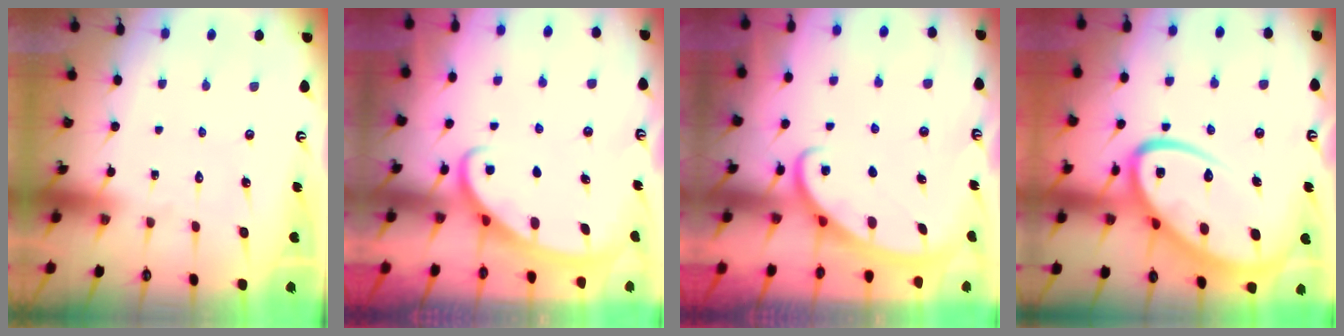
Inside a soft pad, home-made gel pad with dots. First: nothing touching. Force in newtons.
{"total": 2.7, "press": 2.6, "slide": 0.3}
{"total": 2.6, "press": 2.5, "slide": 0.4}
{"total": 19.4, "press": 19.4, "slide": 1.7}